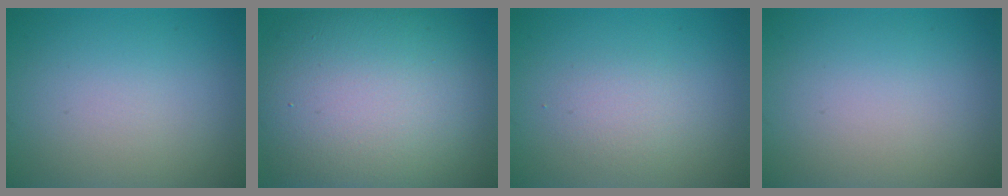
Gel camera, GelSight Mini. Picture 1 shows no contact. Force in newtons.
{"total": 14.8, "press": 14.8, "slide": 1.2}
{"total": 1.7, "press": 1.7, "slide": 0.2}
{"total": 0.0}